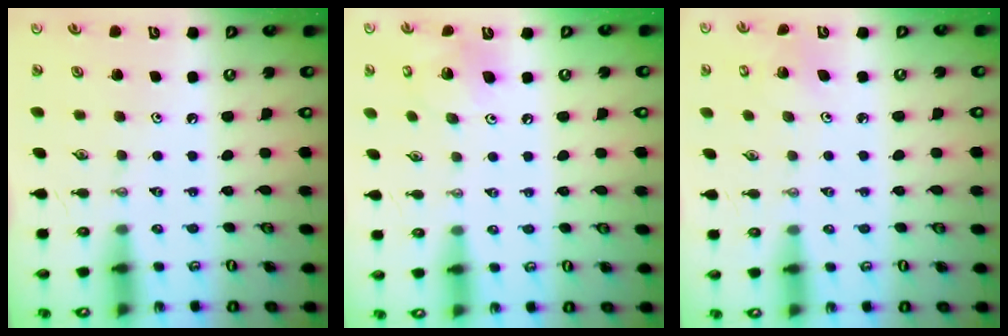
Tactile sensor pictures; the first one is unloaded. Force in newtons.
{"total": 11.2, "press": 11.0, "slide": 2.0}
{"total": 2.8, "press": 2.8, "slide": 0.2}